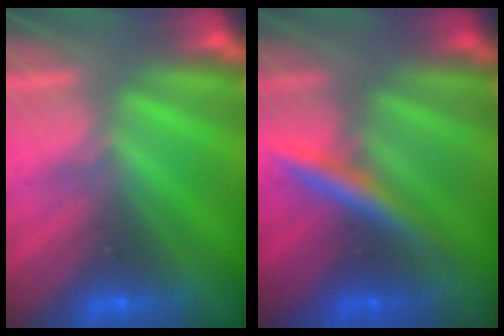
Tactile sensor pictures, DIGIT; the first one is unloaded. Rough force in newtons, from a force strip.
{"total": 2.4}